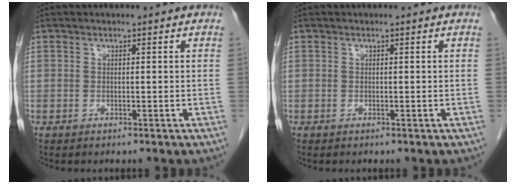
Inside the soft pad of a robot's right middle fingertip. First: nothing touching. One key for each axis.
{"total": 0.0}